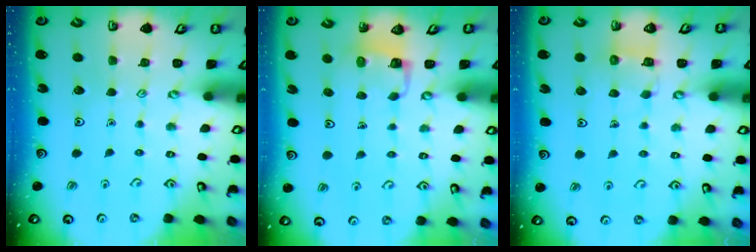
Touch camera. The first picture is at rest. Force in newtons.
{"total": 3.3, "press": 3.3, "slide": 0.2}
{"total": 4.9, "press": 4.9, "slide": 0.4}